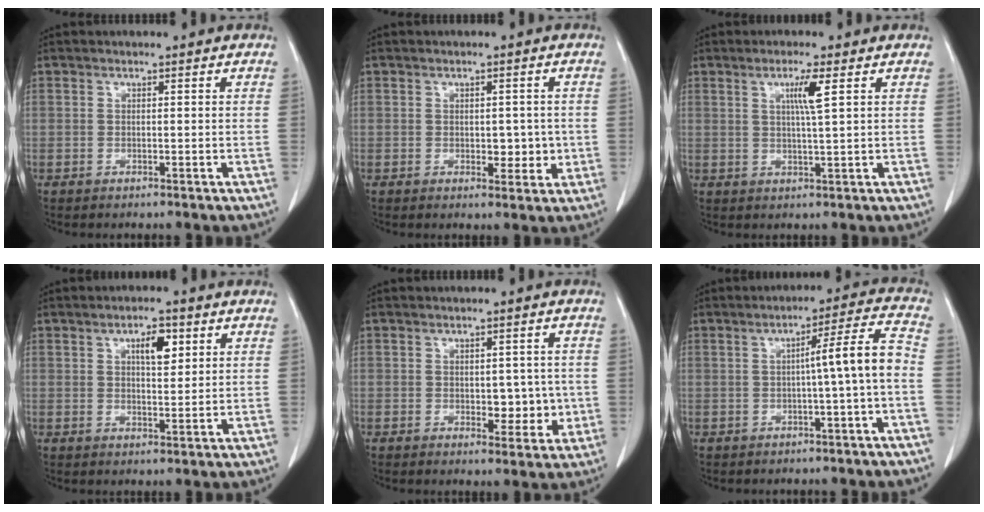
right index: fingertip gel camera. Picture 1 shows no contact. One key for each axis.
{"total": 3.6, "fx": -0.3, "fy": 2.2, "fz": 2.9, "tx": -0.025, "ty": 0.000, "tz": 0.002}
{"total": 4.0, "fx": 1.5, "fy": -0.5, "fz": 3.7, "tx": -0.070, "ty": -0.004, "tz": 0.026}
{"total": 4.6, "fx": 2.0, "fy": 1.7, "fz": 3.8, "tx": -0.062, "ty": 0.002, "tz": 0.032}
{"total": 4.9, "fx": -0.3, "fy": 3.0, "fz": 3.9, "tx": -0.035, "ty": 0.002, "tz": 0.003}
{"total": 6.8, "fx": -1.1, "fy": -0.9, "fz": 6.7, "tx": -0.097, "ty": 0.017, "tz": -0.015}